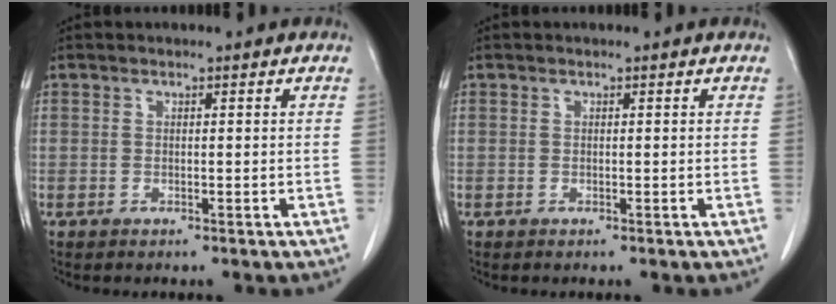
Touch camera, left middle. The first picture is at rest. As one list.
[{"total": 0.0}]